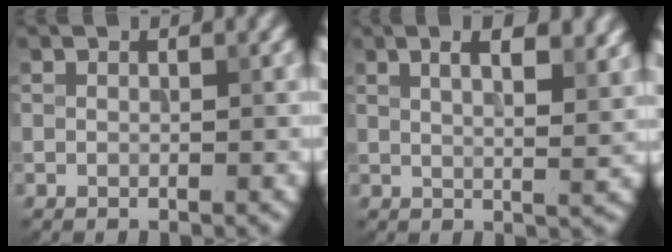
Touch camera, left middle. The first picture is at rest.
{"total": 6.7, "force": [3.4, 2.6, 5.1], "torque": [-0.040, 0.025, 0.028]}